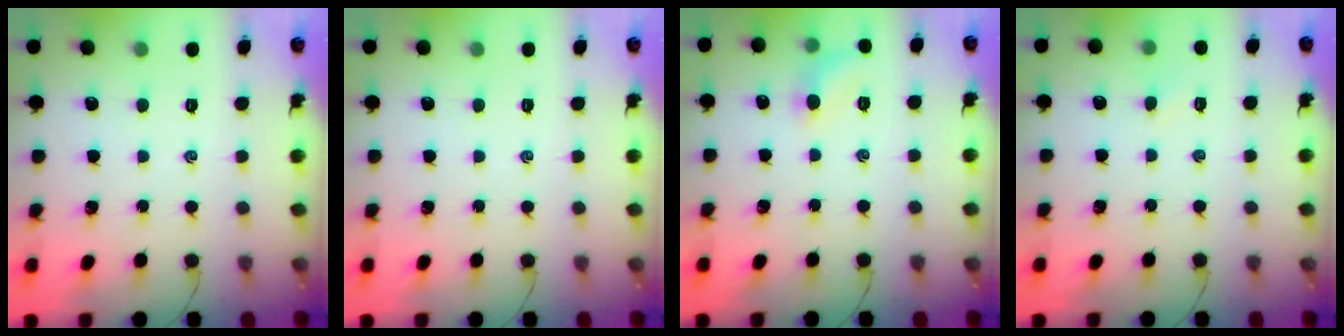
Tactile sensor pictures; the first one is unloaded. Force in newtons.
{"total": 0.0}
{"total": 6.9, "press": 6.7, "slide": 1.7}
{"total": 2.5, "press": 2.3, "slide": 0.8}